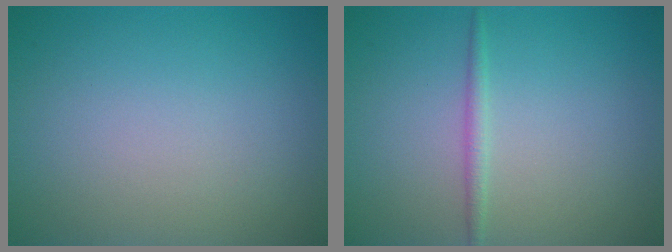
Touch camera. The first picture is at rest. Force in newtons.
{"total": 1.1, "press": 1.1, "slide": 0.0}